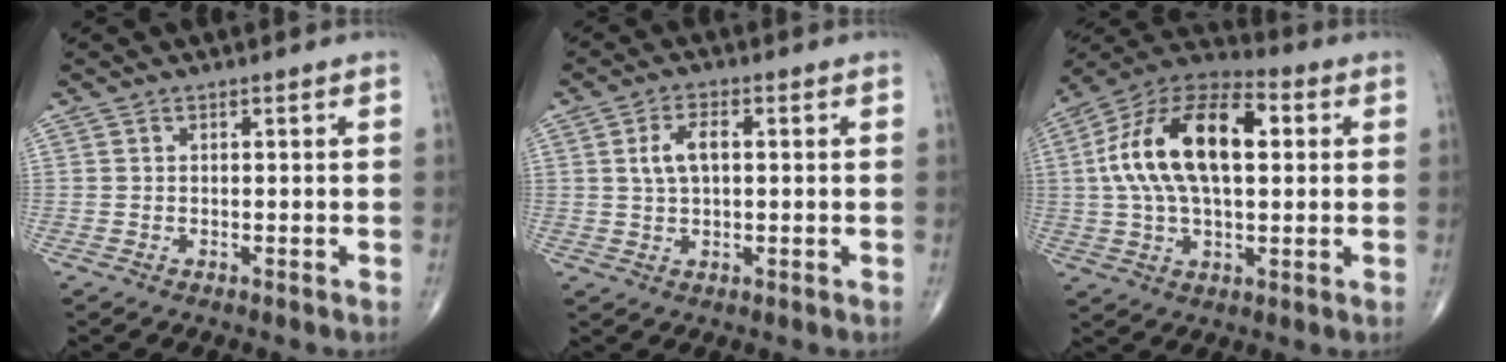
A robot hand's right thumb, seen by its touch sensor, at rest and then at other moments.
{"total": 5.2, "force": [0.9, 2.7, 4.3], "torque": [-0.085, 0.009, 0.016]}
{"total": 20.3, "force": [3.2, 10.5, 17.1], "torque": [-0.305, 0.027, 0.046]}